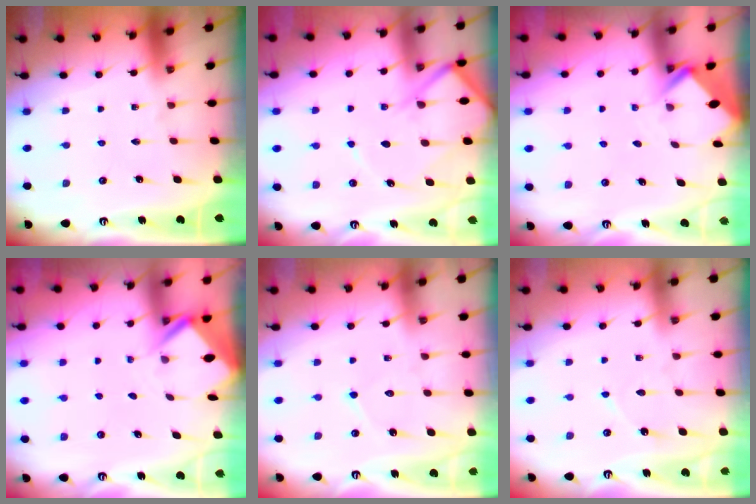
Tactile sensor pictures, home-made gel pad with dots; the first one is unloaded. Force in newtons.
{"total": 9.0, "press": 9.0, "slide": 1.0}
{"total": 2.7, "press": 2.7, "slide": 0.2}
{"total": 2.4, "press": 2.4, "slide": 0.1}
{"total": 5.4, "press": 5.4, "slide": 0.5}
{"total": 4.4, "press": 4.4, "slide": 0.4}